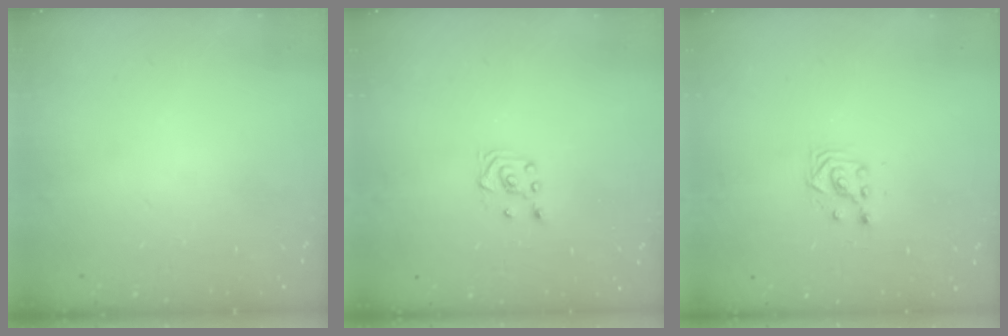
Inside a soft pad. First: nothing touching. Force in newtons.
{"total": 3.4, "press": 3.3, "slide": 0.8}
{"total": 3.0, "press": 3.0, "slide": 0.2}